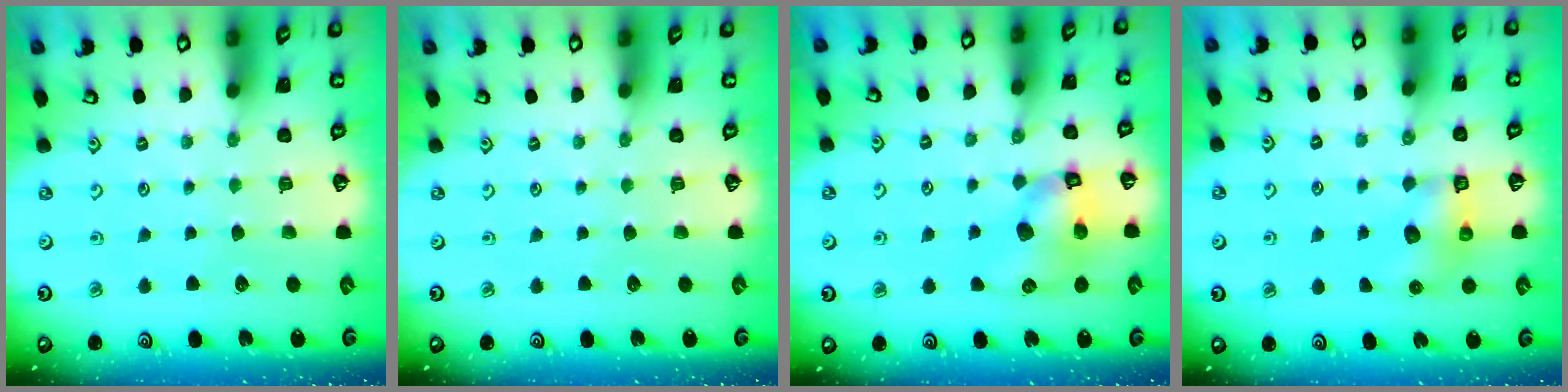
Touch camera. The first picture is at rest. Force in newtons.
{"total": 0.0}
{"total": 10.5, "press": 10.4, "slide": 1.6}
{"total": 6.8, "press": 6.8, "slide": 0.5}